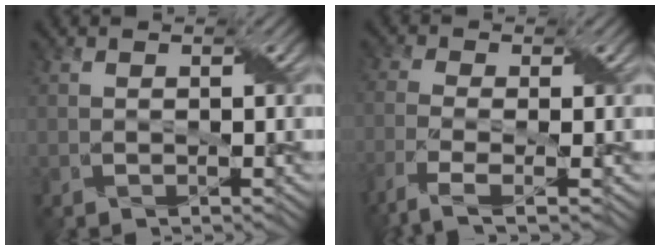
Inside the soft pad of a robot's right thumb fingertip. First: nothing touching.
{"total": 5.8, "force": [-3.3, 1.7, 4.4], "torque": [-0.095, -0.009, -0.073]}